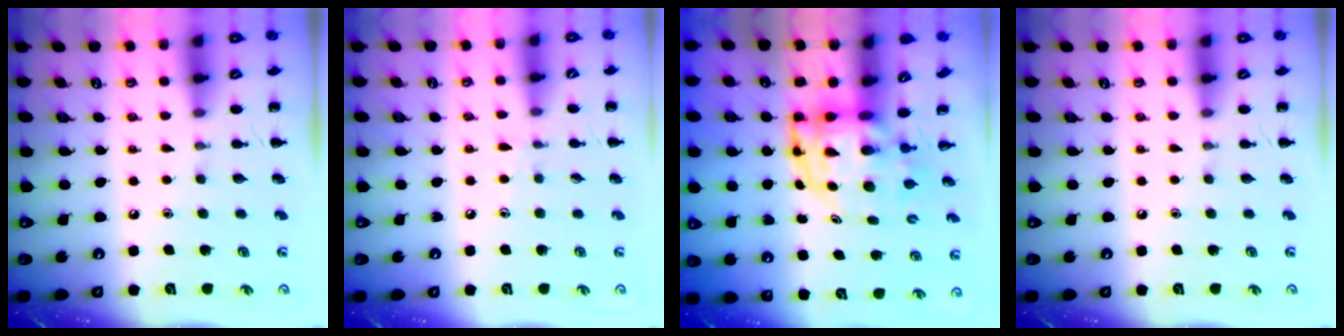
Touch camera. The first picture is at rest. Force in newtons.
{"total": 4.8, "press": 4.3, "slide": 2.0}
{"total": 6.2, "press": 6.0, "slide": 1.4}
{"total": 0.0}